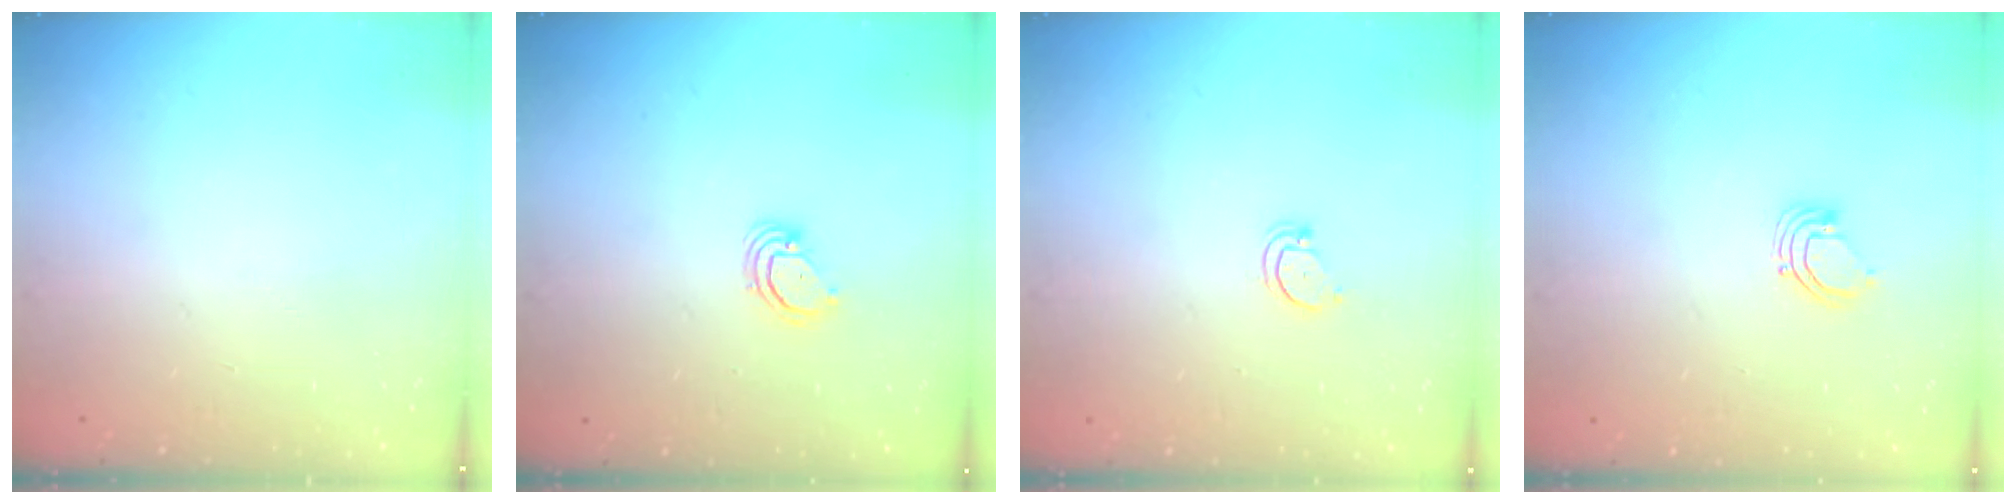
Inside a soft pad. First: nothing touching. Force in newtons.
{"total": 2.9, "press": 2.9, "slide": 0.2}
{"total": 3.5, "press": 3.4, "slide": 0.3}
{"total": 3.2, "press": 3.2, "slide": 0.2}